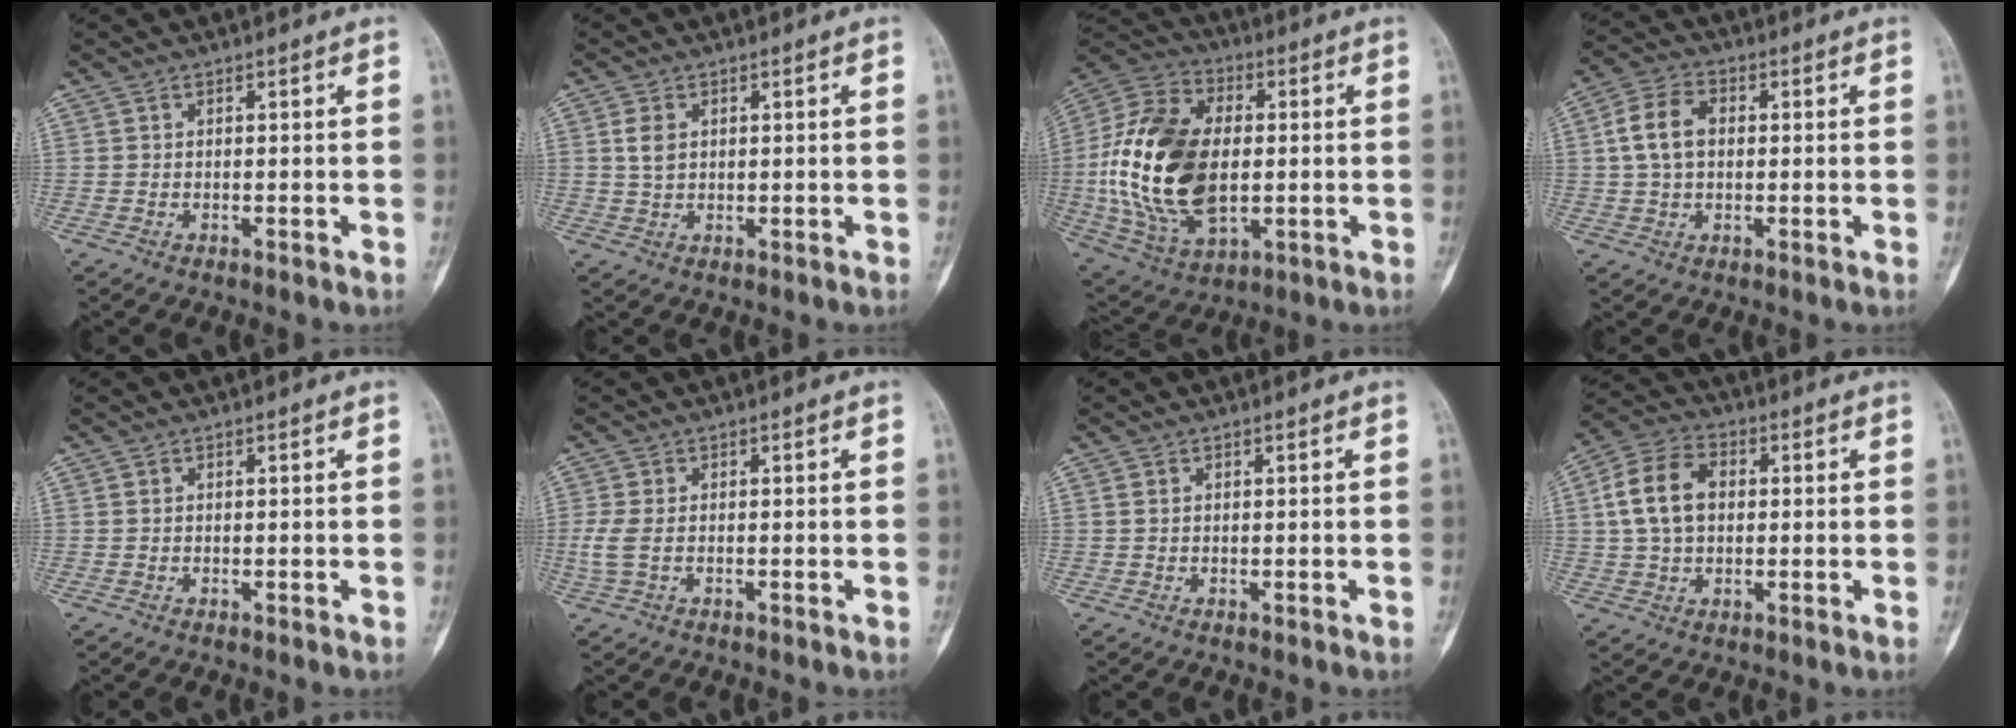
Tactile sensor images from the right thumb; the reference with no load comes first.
{"total": 3.1, "force": [0.9, 2.1, 2.1], "torque": [-0.035, 0.001, 0.018]}
{"total": 24.5, "force": [0.0, 14.9, 19.4], "torque": [-0.388, -0.002, 0.009]}
{"total": 8.6, "force": [1.2, 5.8, 6.2], "torque": [-0.120, 0.018, 0.019]}
{"total": 0.0}
{"total": 2.9, "force": [-0.3, 1.5, 2.5], "torque": [-0.081, -0.004, -0.005]}
{"total": 0.6, "force": [0.2, 0.4, 0.3], "torque": [-0.004, 0.003, 0.004]}
{"total": 11.2, "force": [1.6, 7.6, 8.1], "torque": [-0.151, 0.019, 0.026]}